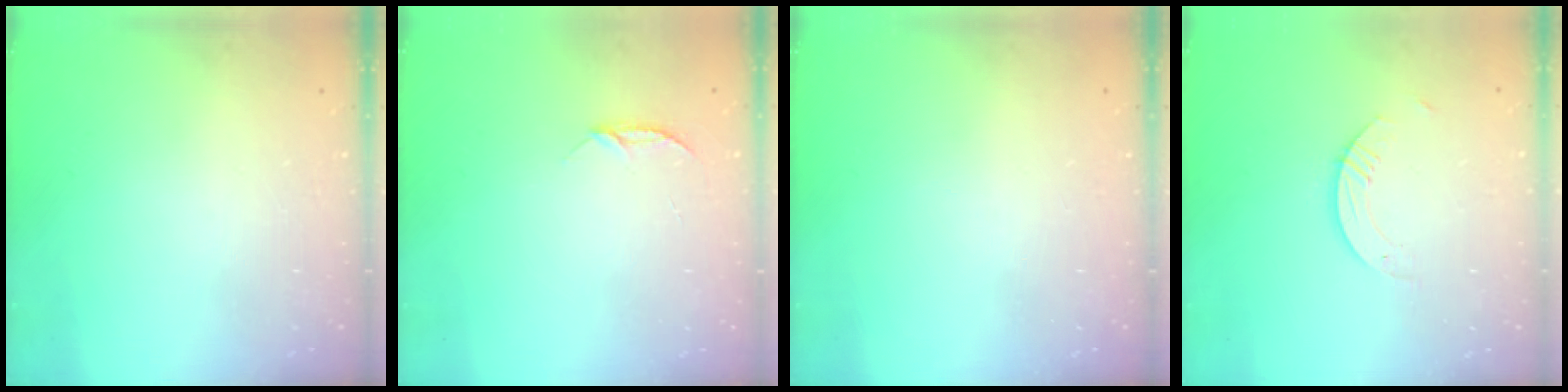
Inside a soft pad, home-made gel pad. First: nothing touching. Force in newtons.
{"total": 4.0, "press": 4.0, "slide": 0.4}
{"total": 0.0}
{"total": 3.7, "press": 3.7, "slide": 0.3}